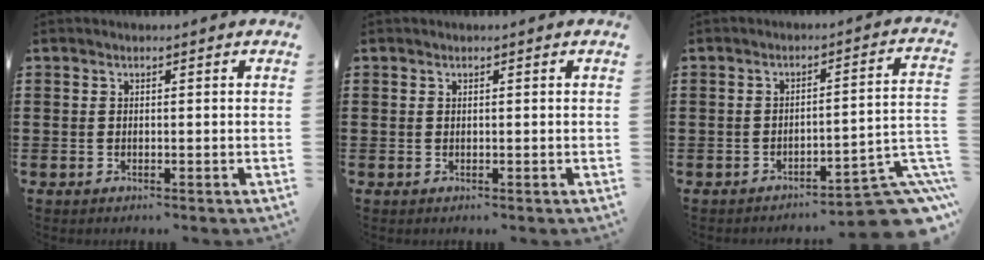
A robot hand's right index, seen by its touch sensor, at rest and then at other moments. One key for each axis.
{"total": 0.0}
{"total": 7.6, "fx": -5.8, "fy": 1.2, "fz": 4.8, "tx": -0.059, "ty": 0.001, "tz": -0.107}